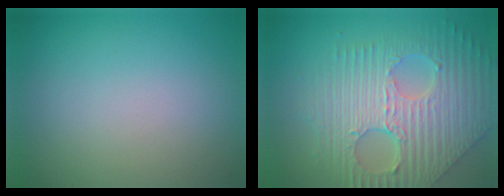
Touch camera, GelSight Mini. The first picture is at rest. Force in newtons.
{"total": 10.0, "press": 6.9, "slide": 7.2}